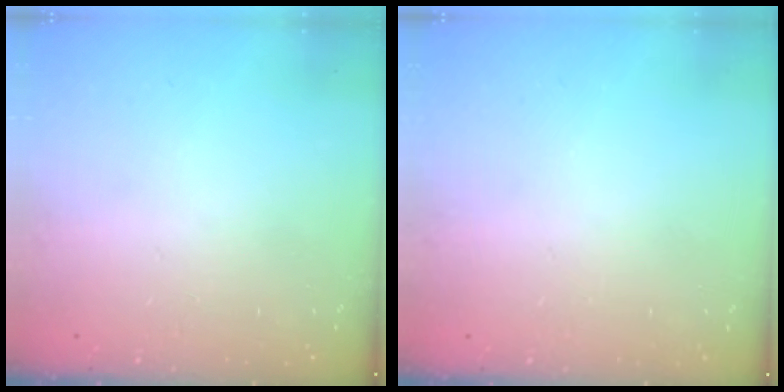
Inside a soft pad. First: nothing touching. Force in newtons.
{"total": 0.0}